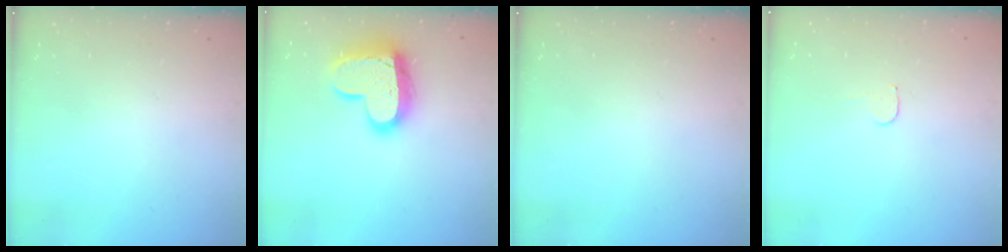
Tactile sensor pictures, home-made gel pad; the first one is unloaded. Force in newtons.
{"total": 17.3, "press": 17.2, "slide": 1.4}
{"total": 0.0}
{"total": 3.4, "press": 3.4, "slide": 0.3}